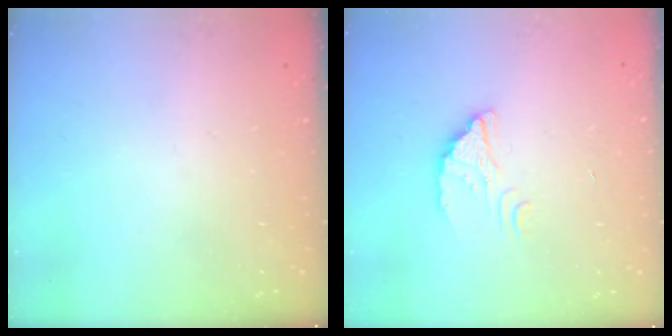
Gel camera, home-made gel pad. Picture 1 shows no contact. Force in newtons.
{"total": 2.4, "press": 2.4, "slide": 0.0}